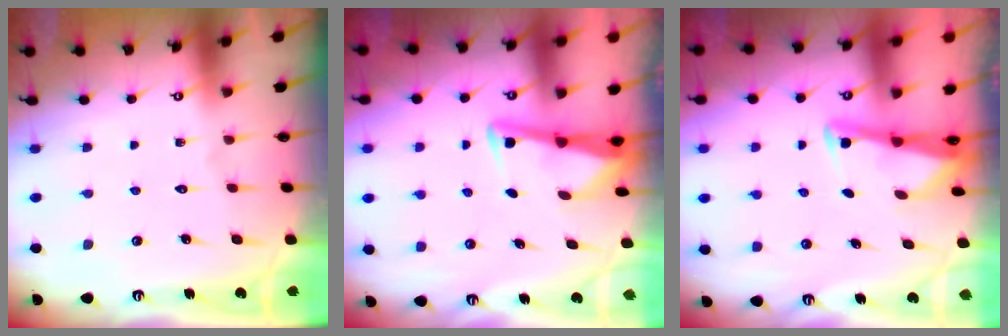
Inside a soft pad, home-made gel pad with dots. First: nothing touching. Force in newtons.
{"total": 3.1, "press": 3.1, "slide": 0.3}
{"total": 2.8, "press": 2.8, "slide": 0.2}